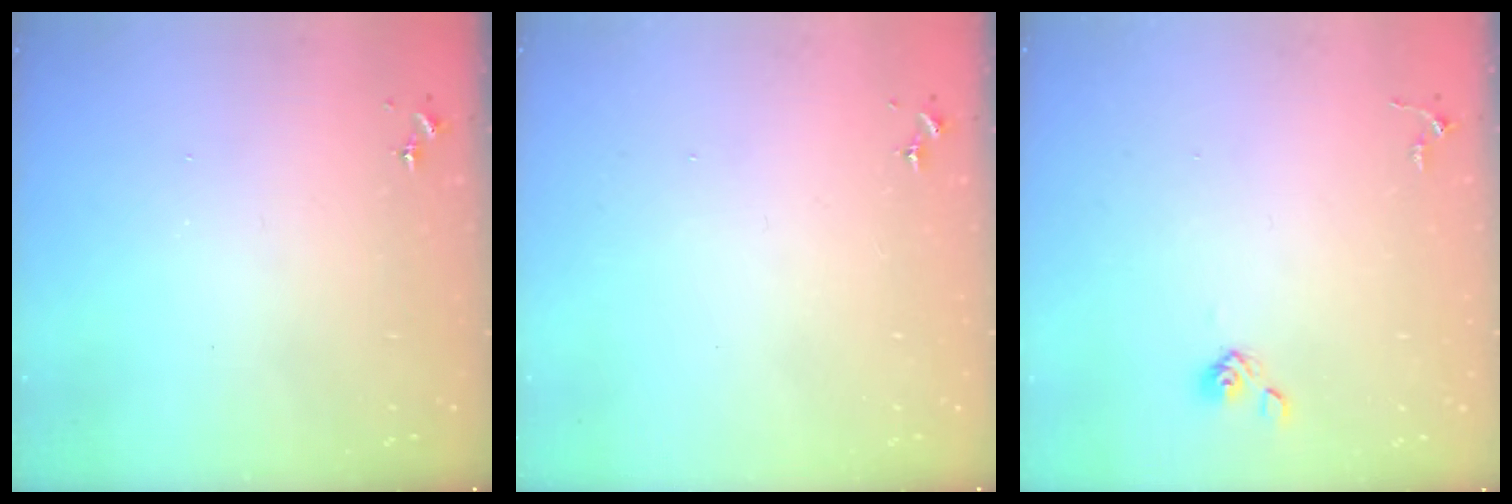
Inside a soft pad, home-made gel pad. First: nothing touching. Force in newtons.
{"total": 0.0}
{"total": 3.8, "press": 3.5, "slide": 1.6}